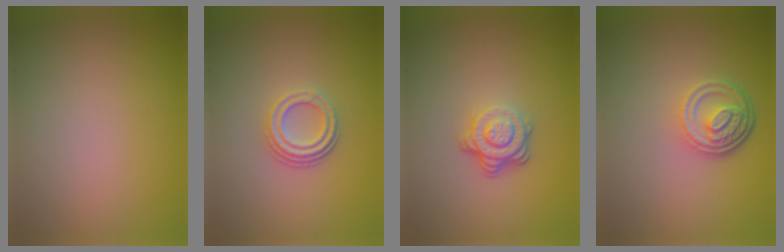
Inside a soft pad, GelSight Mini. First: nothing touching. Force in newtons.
{"total": 3.2, "press": 2.2, "slide": 2.3}
{"total": 3.9, "press": 2.7, "slide": 2.9}
{"total": 4.6, "press": 3.5, "slide": 3.0}